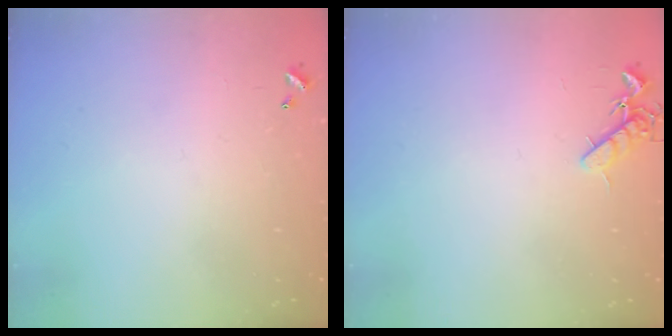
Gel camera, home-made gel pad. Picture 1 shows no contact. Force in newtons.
{"total": 7.7, "press": 7.7, "slide": 1.1}